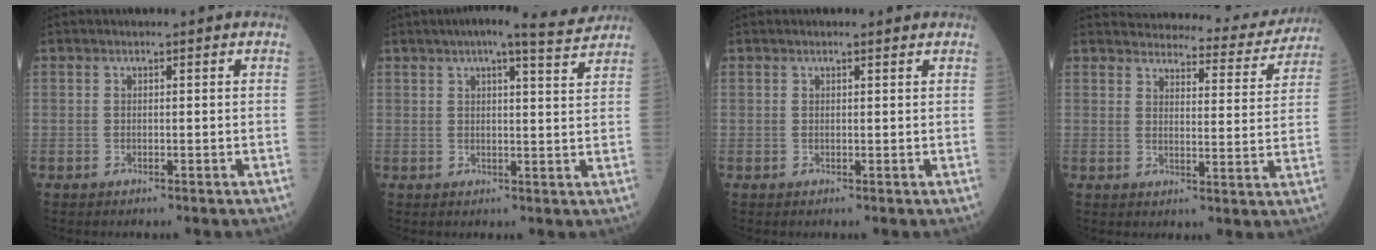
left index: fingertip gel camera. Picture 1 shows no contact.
{"total": 7.8, "force": [6.8, -0.3, 3.7], "torque": [-0.056, 0.006, 0.079]}
{"total": 0.9, "force": [0.8, 0.1, 0.4], "torque": [-0.011, 0.004, 0.011]}
{"total": 17.9, "force": [17.1, 3.7, 3.6], "torque": [-0.030, -0.037, 0.194]}